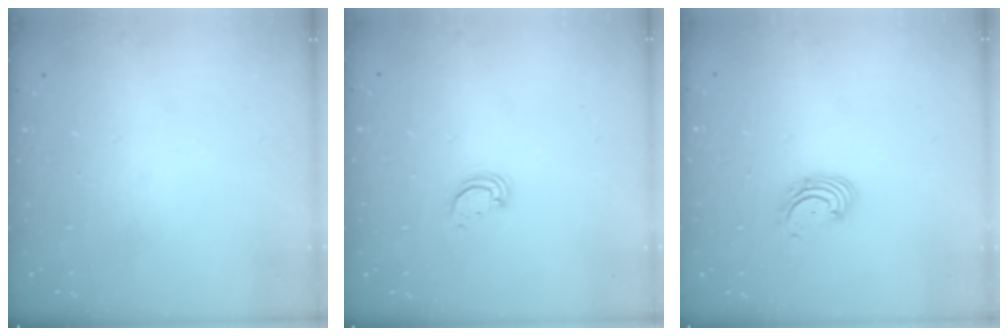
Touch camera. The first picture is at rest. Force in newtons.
{"total": 3.2, "press": 3.1, "slide": 0.3}
{"total": 2.9, "press": 2.9, "slide": 0.3}